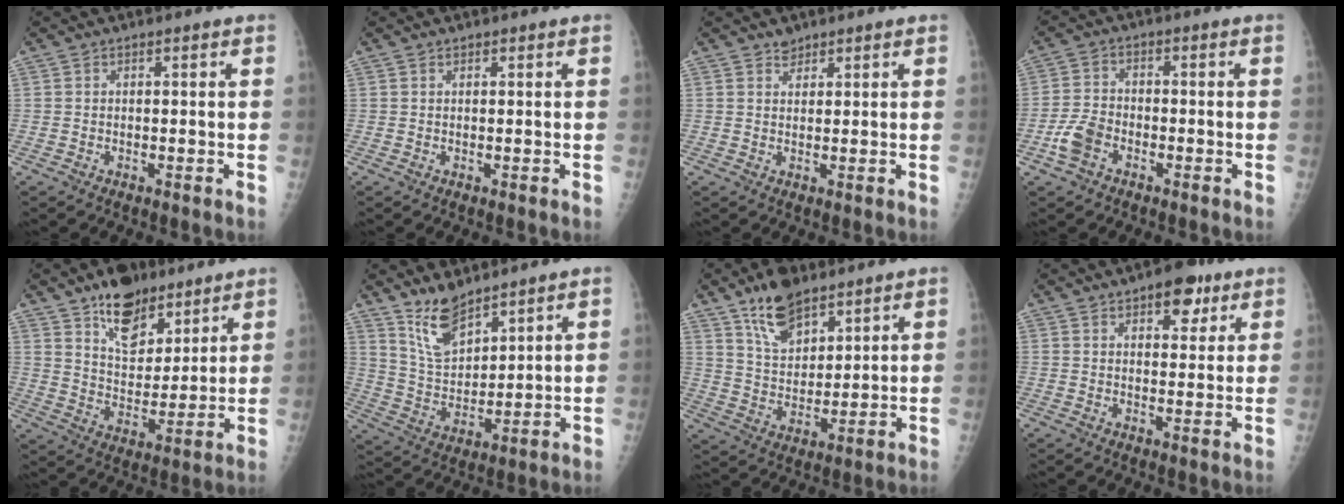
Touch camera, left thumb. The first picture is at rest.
{"total": 0.0}
{"total": 1.7, "force": [1.4, 0.9, 0.1], "torque": [0.013, -0.010, 0.019]}
{"total": 5.6, "force": [-2.7, 3.7, 3.2], "torque": [-0.065, 0.015, -0.055]}
{"total": 13.6, "force": [9.1, 7.4, 6.9], "torque": [-0.071, -0.057, 0.156]}
{"total": 9.0, "force": [7.2, 3.5, 4.2], "torque": [-0.060, -0.055, 0.154]}
{"total": 11.0, "force": [7.6, 5.4, 5.9], "torque": [-0.081, -0.041, 0.145]}
{"total": 7.4, "force": [4.2, 3.8, 4.7], "torque": [-0.033, -0.014, 0.052]}